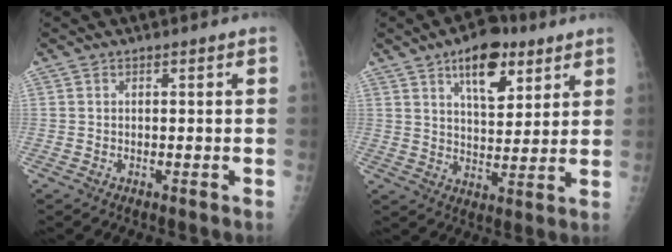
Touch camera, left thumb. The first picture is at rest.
{"total": 17.2, "force": [9.7, 8.0, 11.8], "torque": [-0.147, -0.044, 0.161]}